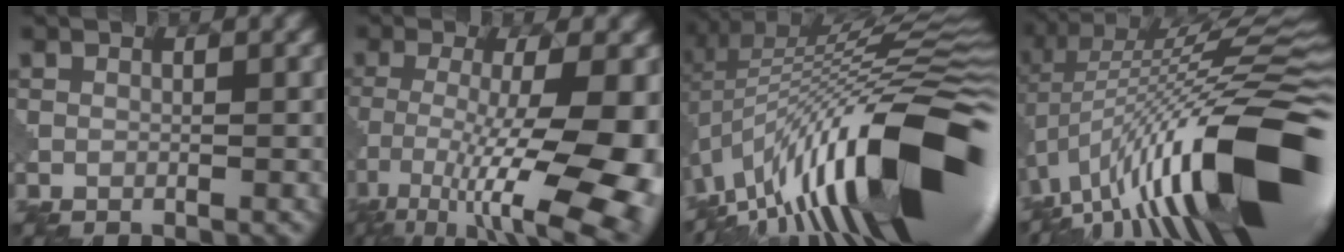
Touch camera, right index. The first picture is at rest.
{"total": 12.4, "force": [-5.2, 4.2, 10.5], "torque": [-0.187, -0.024, -0.072]}
{"total": 19.2, "force": [-6.0, 5.8, 17.3], "torque": [-0.250, 0.030, -0.119]}
{"total": 17.9, "force": [-4.5, 5.7, 16.3], "torque": [-0.250, 0.037, -0.095]}